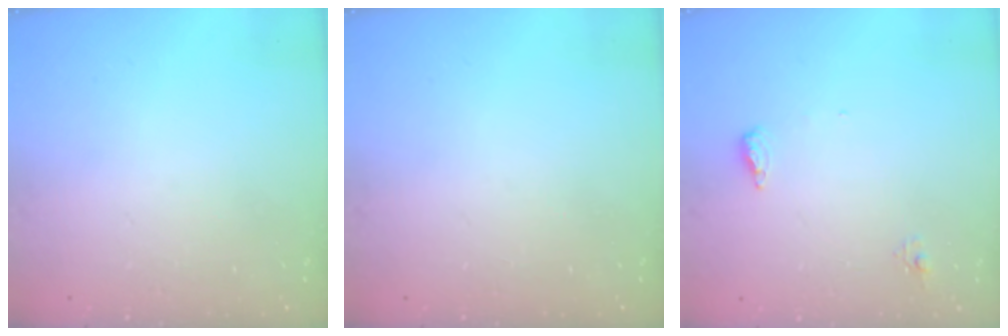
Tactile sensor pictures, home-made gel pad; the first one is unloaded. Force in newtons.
{"total": 0.0}
{"total": 6.5, "press": 6.4, "slide": 1.1}